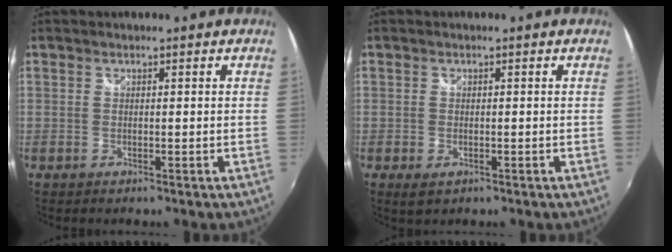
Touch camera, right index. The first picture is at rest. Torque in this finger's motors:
{"motor_torque": [0.12, -0.11, 0.07, 0.00]}